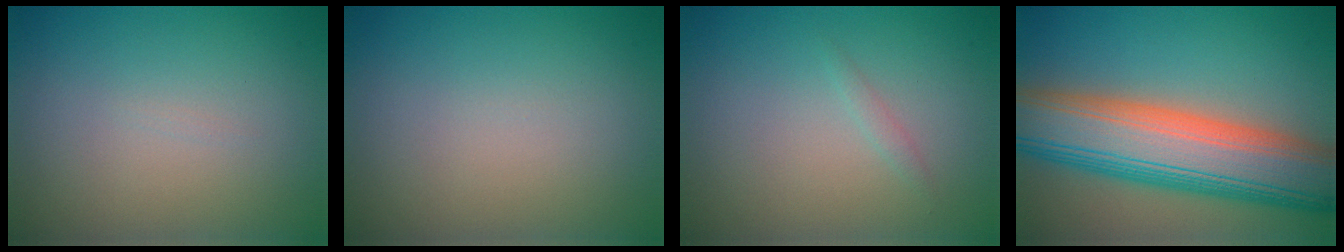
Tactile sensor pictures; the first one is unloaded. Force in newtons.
{"total": 0.0}
{"total": 0.7, "press": 0.7, "slide": 0.0}
{"total": 12.5, "press": 12.5, "slide": 0.2}